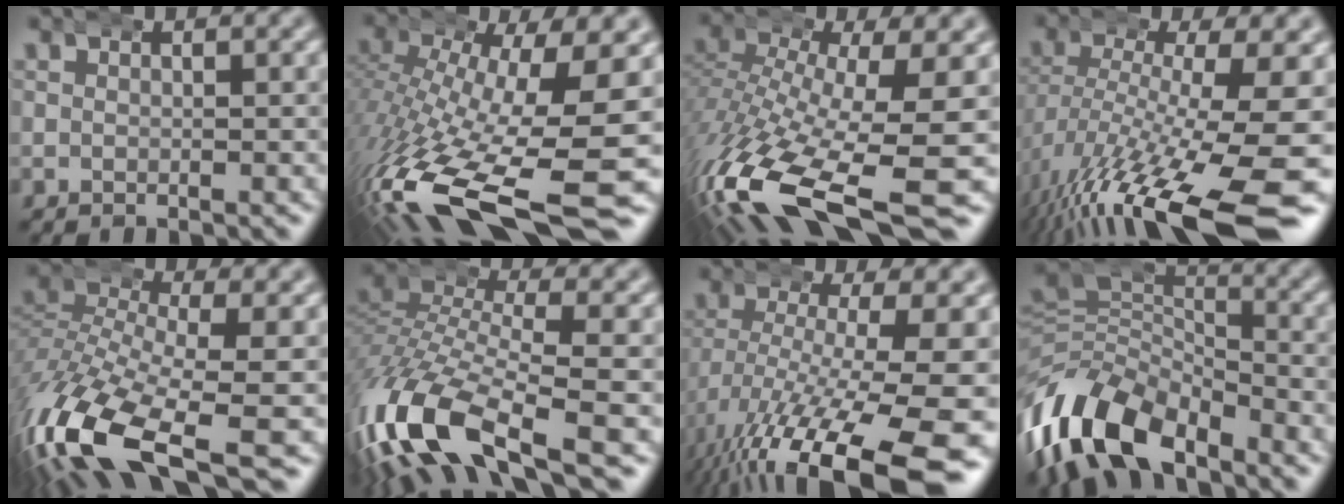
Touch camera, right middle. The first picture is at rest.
{"total": 13.5, "force": [-5.8, 5.3, 11.0], "torque": [-0.217, -0.055, -0.062]}
{"total": 12.2, "force": [-6.0, 5.1, 9.3], "torque": [-0.211, -0.061, -0.065]}
{"total": 11.5, "force": [-6.1, 3.8, 9.0], "torque": [-0.162, -0.039, -0.072]}
{"total": 10.1, "force": [-5.1, 4.9, 7.2], "torque": [-0.179, -0.049, -0.065]}
{"total": 10.3, "force": [-3.9, 5.3, 8.0], "torque": [-0.201, -0.037, -0.048]}
{"total": 12.5, "force": [-6.4, 4.7, 9.7], "torque": [-0.169, -0.048, -0.067]}
{"total": 11.7, "force": [-4.7, 8.7, 6.2], "torque": [-0.152, -0.037, -0.073]}